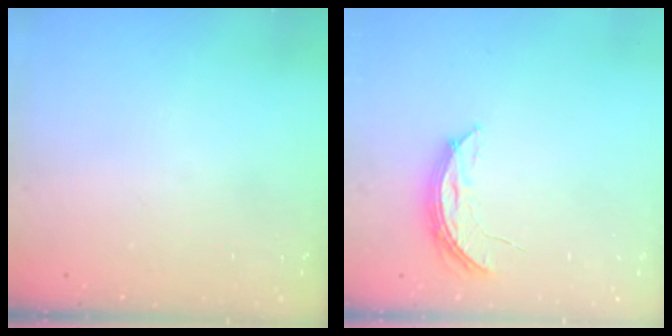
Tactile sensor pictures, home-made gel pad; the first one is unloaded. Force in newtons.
{"total": 5.9, "press": 5.9, "slide": 0.4}